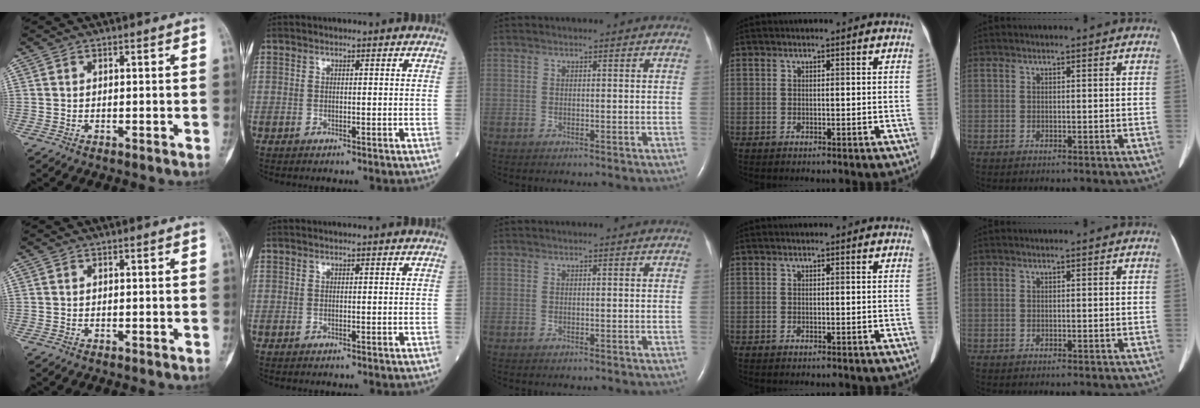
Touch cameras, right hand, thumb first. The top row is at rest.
{}